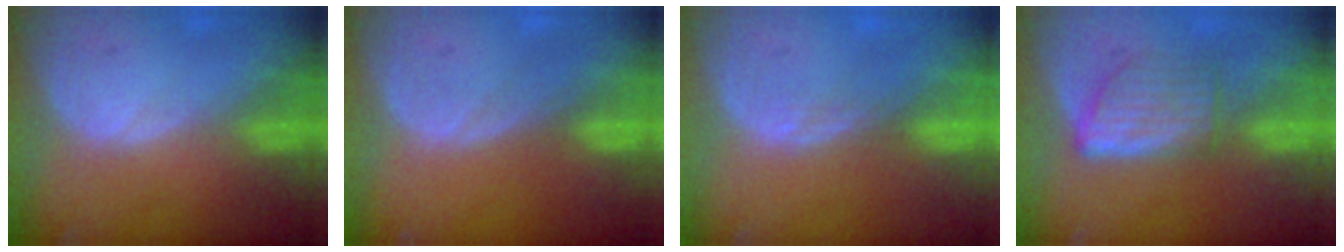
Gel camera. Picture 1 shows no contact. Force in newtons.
{"total": 0.0}
{"total": 1.0, "press": 0.8, "slide": 0.7}
{"total": 6.1, "press": 5.4, "slide": 2.7}